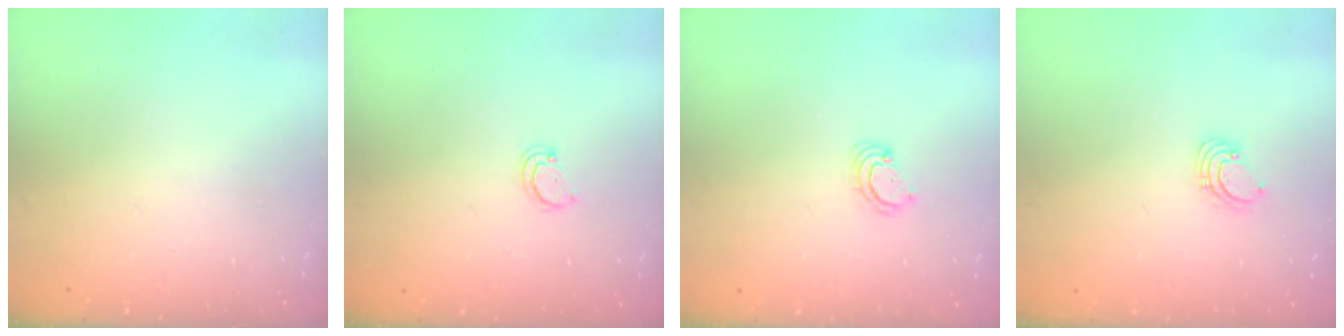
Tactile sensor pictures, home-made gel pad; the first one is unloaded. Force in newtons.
{"total": 2.1, "press": 2.1, "slide": 0.2}
{"total": 3.0, "press": 3.0, "slide": 0.3}
{"total": 1.4, "press": 1.4, "slide": 0.1}